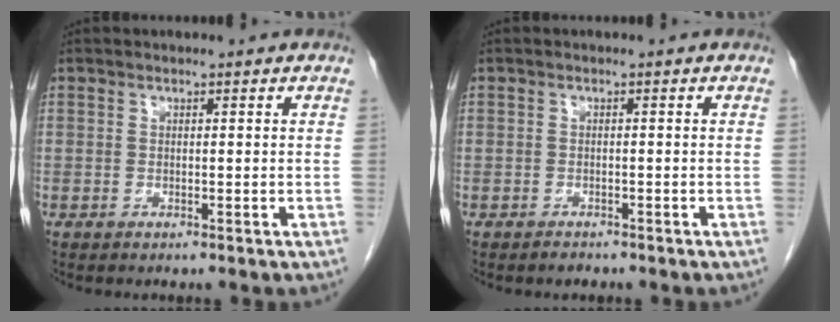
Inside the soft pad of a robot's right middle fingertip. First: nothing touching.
{"total": 1.0, "force": [-0.9, 0.4, 0.1], "torque": [-0.009, -0.002, -0.012]}